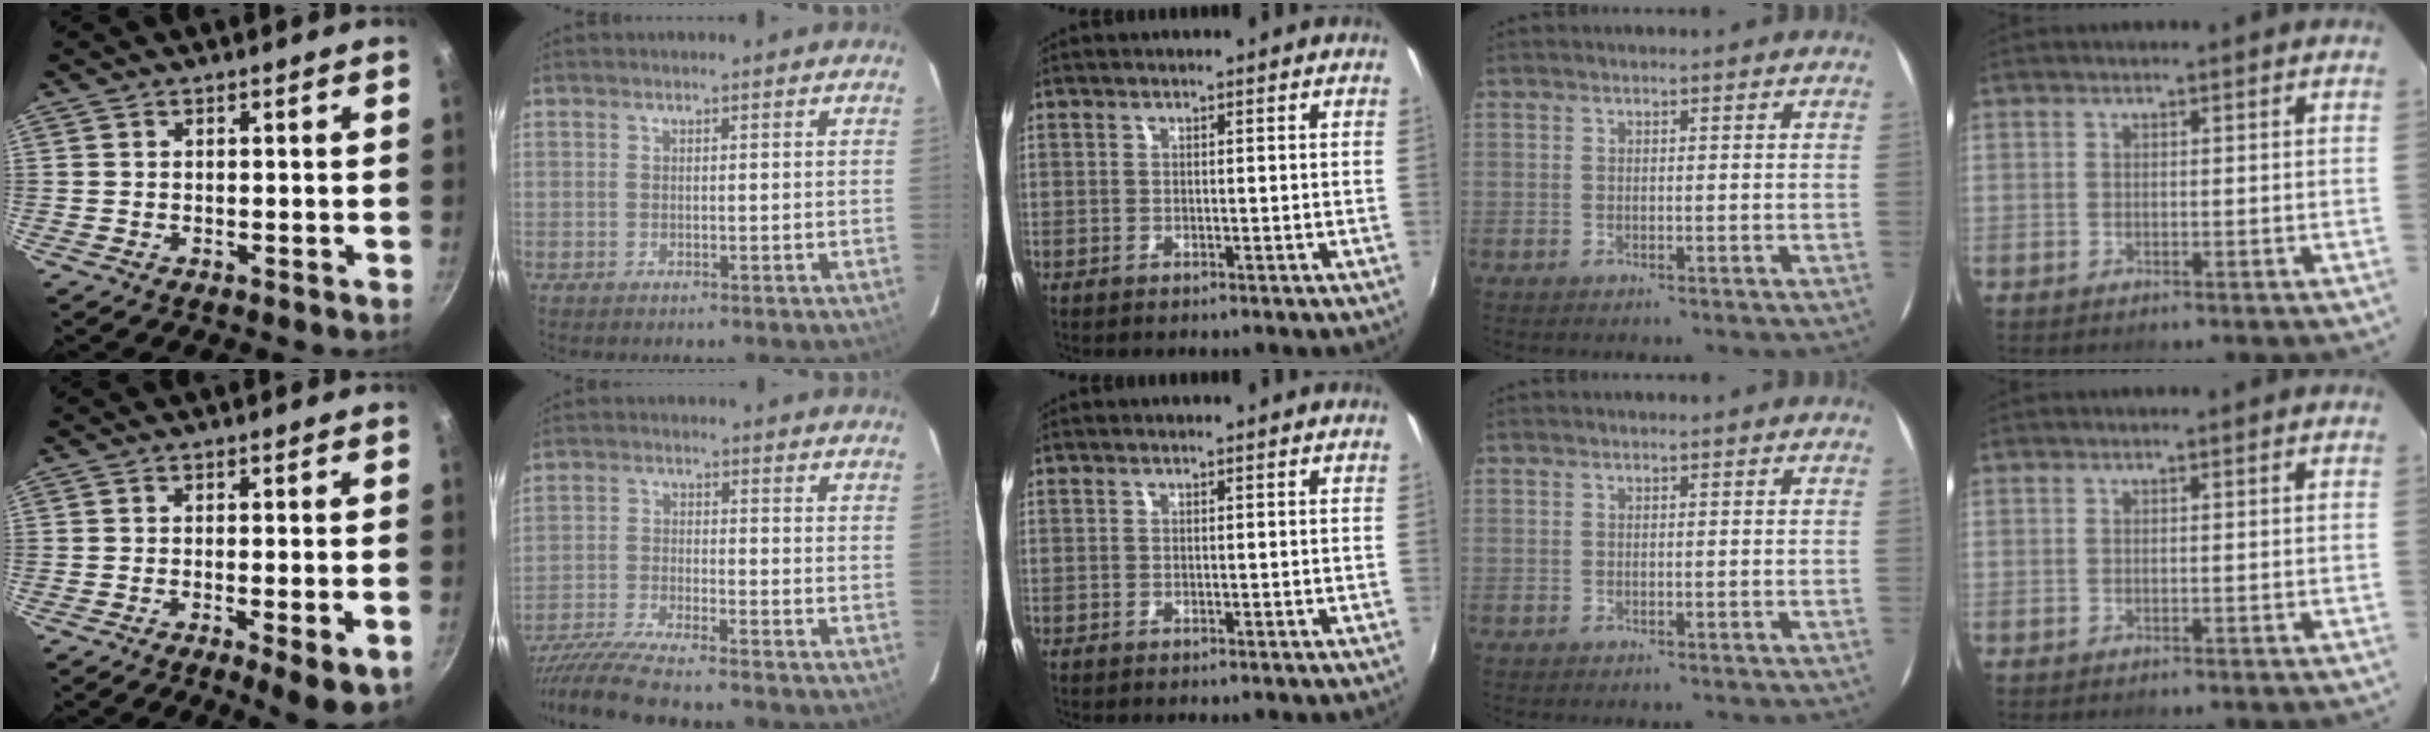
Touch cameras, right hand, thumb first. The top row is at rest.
{"thumb": {"total": 7.3, "force": [-2.7, 1.6, 6.6], "torque": [-0.090, 0.000, -0.036]}, "index": {"total": 11.8, "force": [-10.5, 0.0, 5.3], "torque": [-0.128, -0.027, -0.196]}}